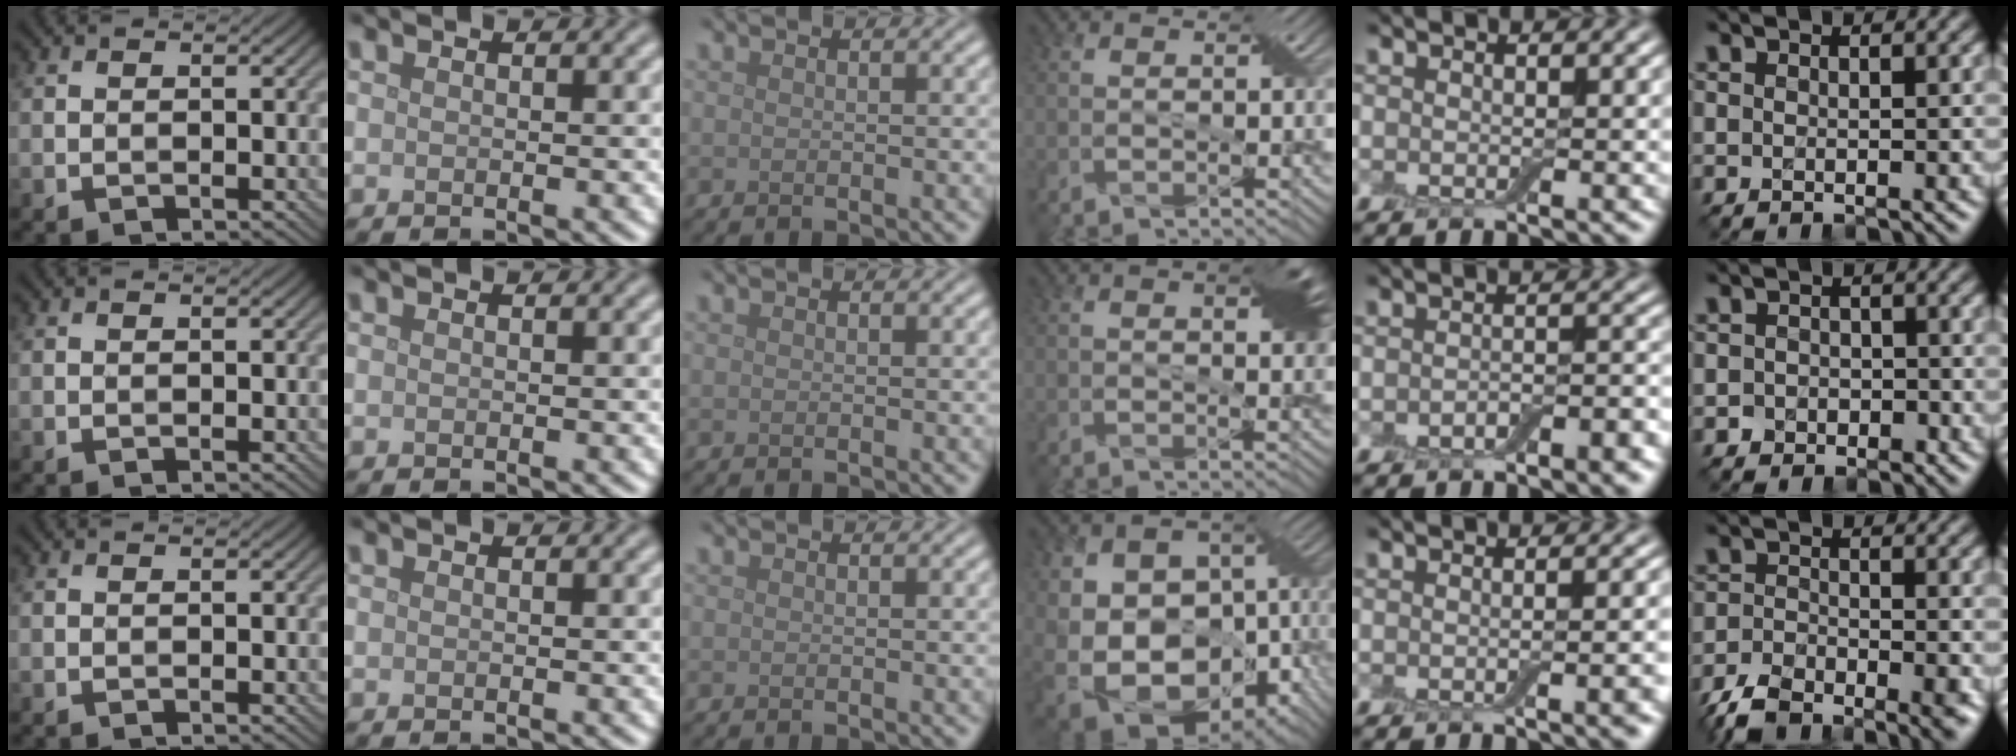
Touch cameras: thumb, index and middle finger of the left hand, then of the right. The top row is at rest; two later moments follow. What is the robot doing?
{"motion": "insert", "object": "backpack"}